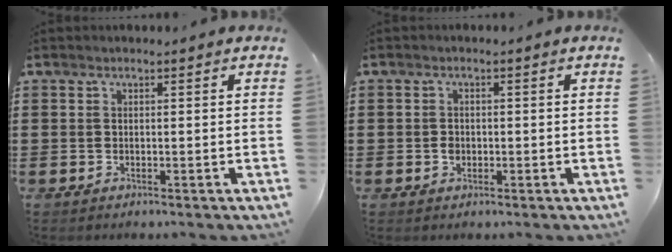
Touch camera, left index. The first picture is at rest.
{"total": 1.5, "force": [-0.3, 1.2, 0.7], "torque": [-0.017, 0.005, -0.009]}